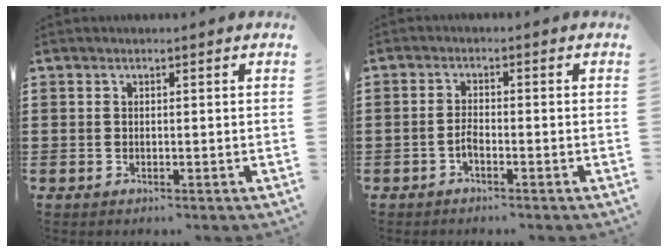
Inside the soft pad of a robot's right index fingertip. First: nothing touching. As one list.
[{"total": 2.0, "force": [-1.3, 0.4, 1.4], "torque": [-0.034, 0.000, -0.027]}]